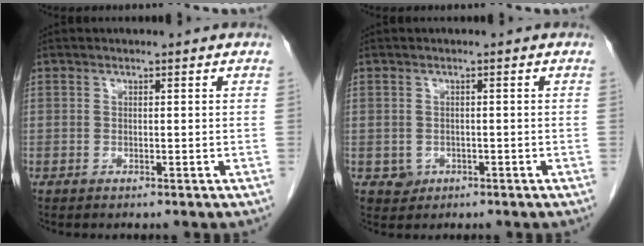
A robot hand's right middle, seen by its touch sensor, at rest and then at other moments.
{"total": 1.8, "force": [-0.6, 1.6, 0.4], "torque": [-0.003, 0.005, -0.004]}